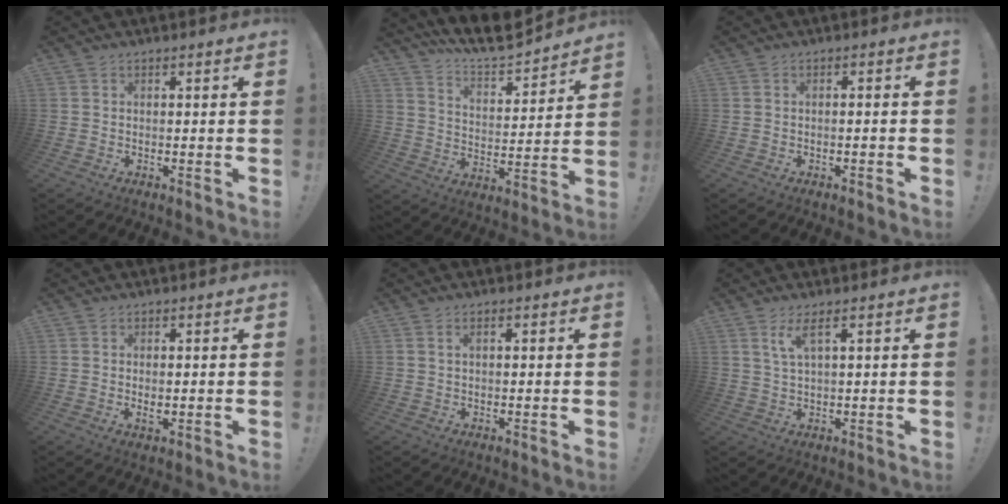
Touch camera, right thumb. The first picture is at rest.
{"total": 11.1, "force": [10.3, 2.1, 3.5], "torque": [-0.074, -0.096, 0.181]}
{"total": 1.3, "force": [-1.1, -0.2, 0.7], "torque": [-0.008, 0.000, -0.019]}
{"total": 1.8, "force": [-0.1, 0.8, 1.6], "torque": [-0.023, 0.000, -0.002]}
{"total": 1.5, "force": [0.4, 0.6, 1.3], "torque": [-0.021, 0.001, 0.005]}
{"total": 4.6, "force": [2.3, 0.7, 3.9], "torque": [-0.073, -0.003, 0.038]}